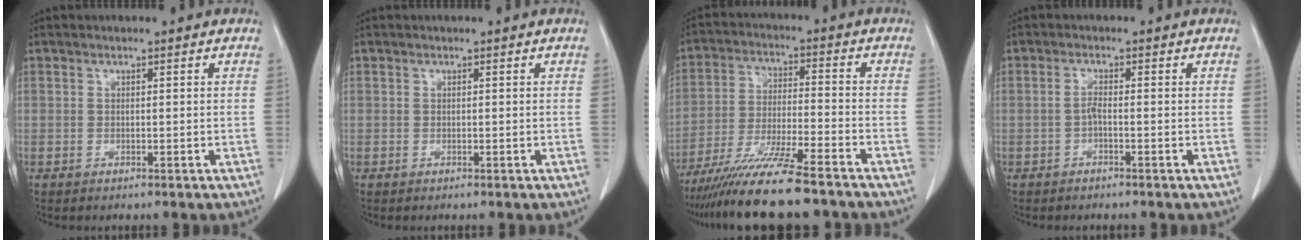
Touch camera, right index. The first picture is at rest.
{"total": 0.0}
{"total": 14.0, "force": [-11.5, 0.1, 8.0], "torque": [-0.142, -0.029, -0.193]}
{"total": 1.2, "force": [-0.5, 0.1, 1.1], "torque": [-0.020, 0.004, -0.009]}